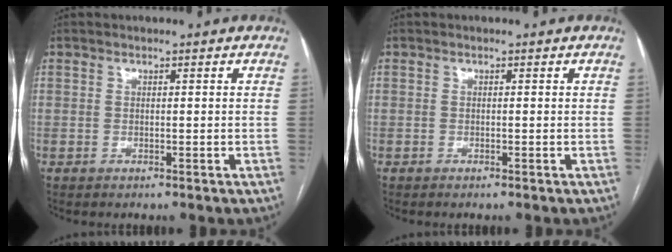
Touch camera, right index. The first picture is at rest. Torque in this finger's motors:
{"motor_torque": [0.01, -0.05, 0.01, 0.01]}